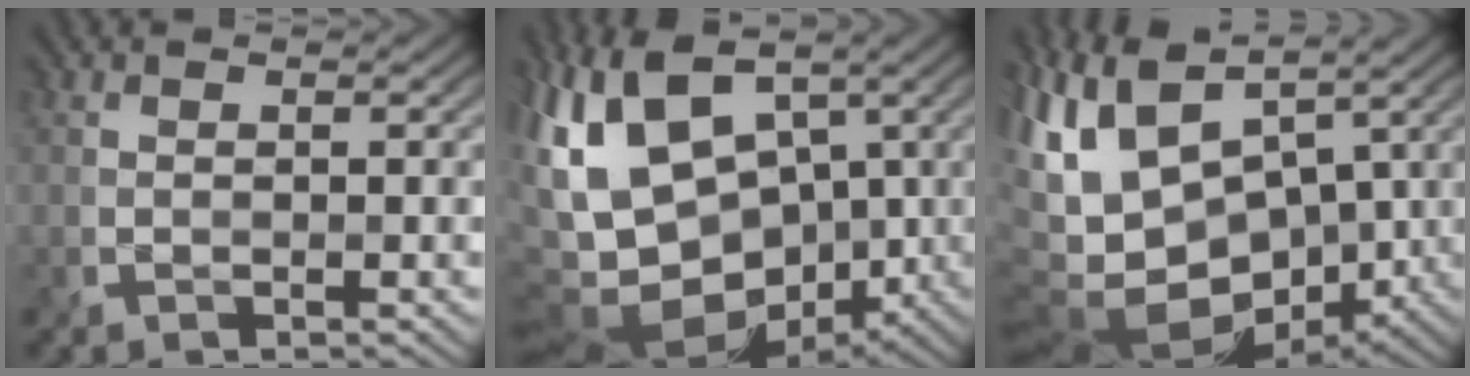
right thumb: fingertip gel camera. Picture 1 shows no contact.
{"total": 16.4, "force": [1.0, 10.5, 12.5], "torque": [-0.247, -0.019, 0.042]}
{"total": 14.6, "force": [3.0, 8.5, 11.4], "torque": [-0.259, -0.008, 0.072]}